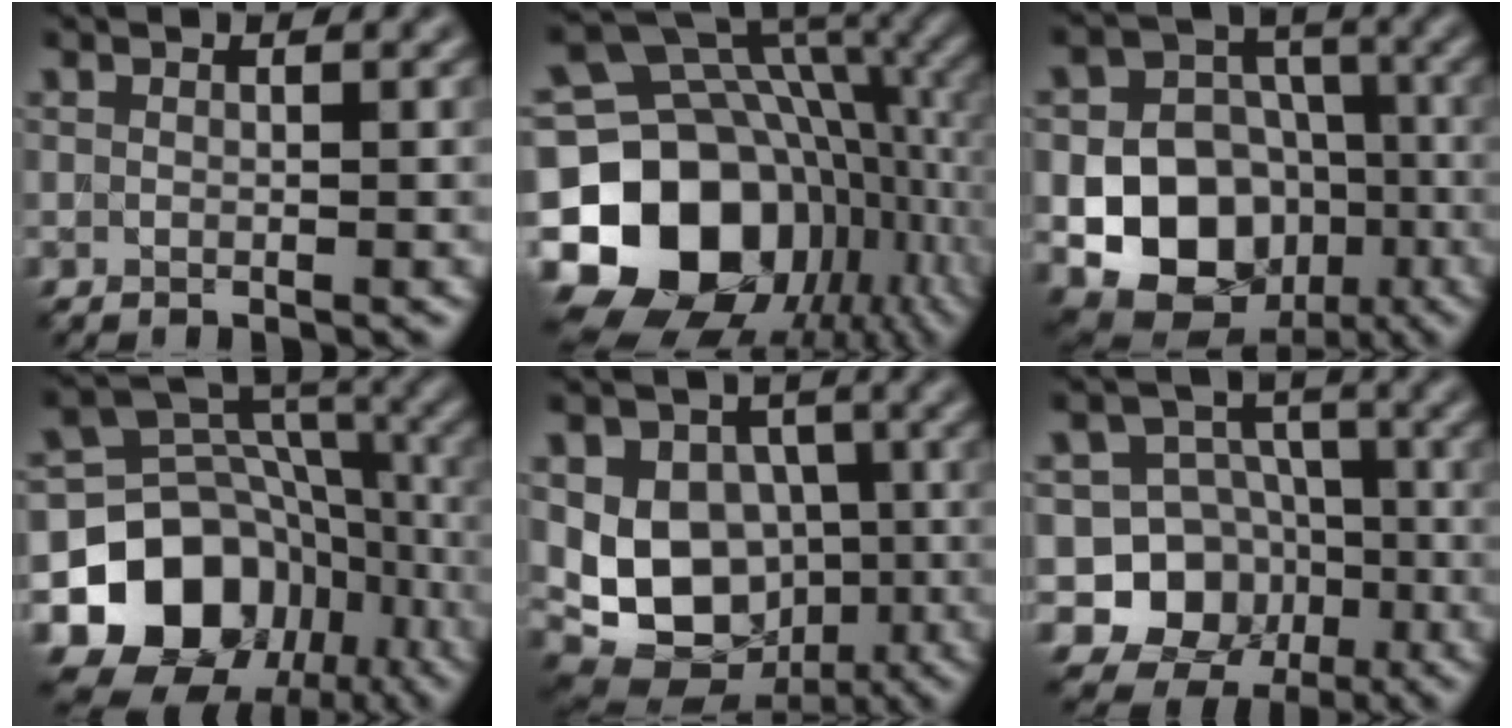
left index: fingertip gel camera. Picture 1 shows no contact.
{"total": 19.2, "force": [-4.5, 14.7, 11.6], "torque": [-0.227, -0.018, -0.075]}
{"total": 11.5, "force": [-3.6, 9.6, 5.4], "torque": [-0.084, -0.012, -0.089]}
{"total": 13.5, "force": [-5.5, 10.7, 6.1], "torque": [-0.119, 0.011, -0.102]}
{"total": 10.4, "force": [-0.9, 8.1, 6.4], "torque": [-0.087, -0.005, -0.028]}
{"total": 9.3, "force": [-3.0, 8.3, 3.0], "torque": [-0.036, 0.008, -0.081]}